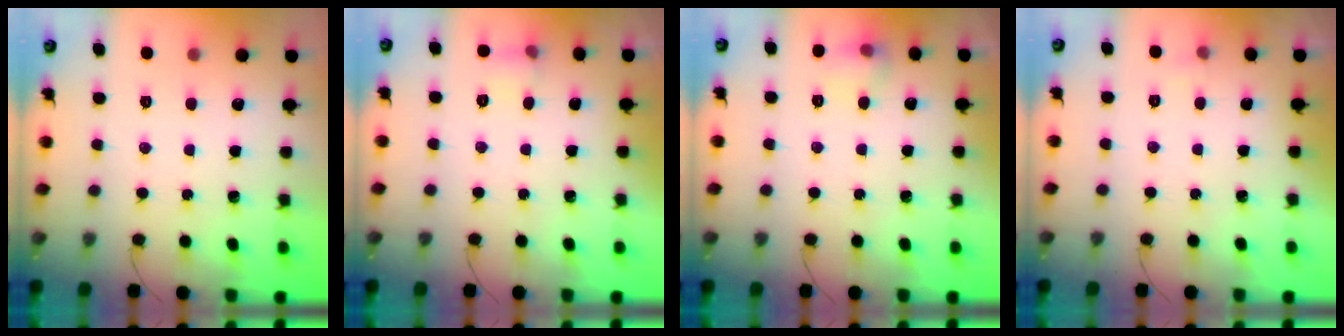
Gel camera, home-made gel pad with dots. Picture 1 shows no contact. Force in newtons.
{"total": 5.7, "press": 5.5, "slide": 1.7}
{"total": 7.2, "press": 7.1, "slide": 1.4}
{"total": 2.6, "press": 2.4, "slide": 1.0}